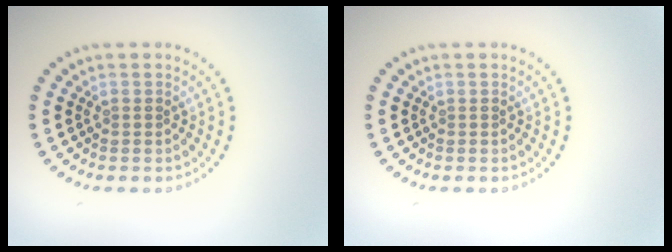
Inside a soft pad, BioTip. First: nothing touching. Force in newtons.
{"total": 0.0}